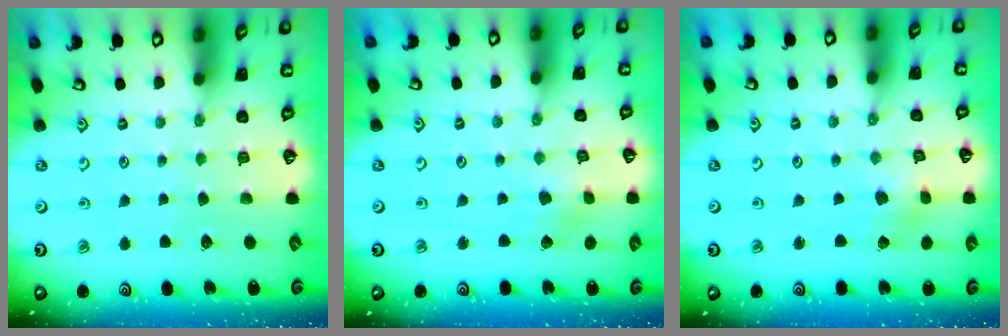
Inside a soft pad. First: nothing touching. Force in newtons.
{"total": 2.6, "press": 2.6, "slide": 0.3}
{"total": 2.6, "press": 2.6, "slide": 0.4}